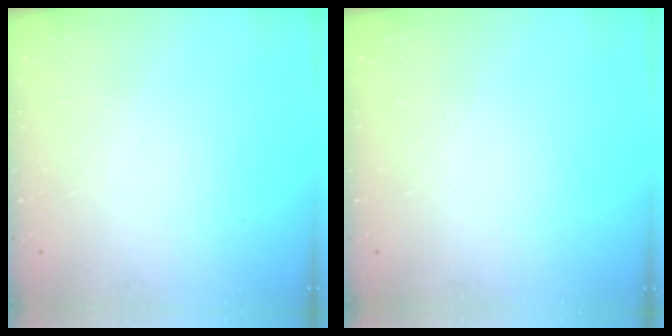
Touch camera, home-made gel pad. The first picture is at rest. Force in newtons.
{"total": 0.0}